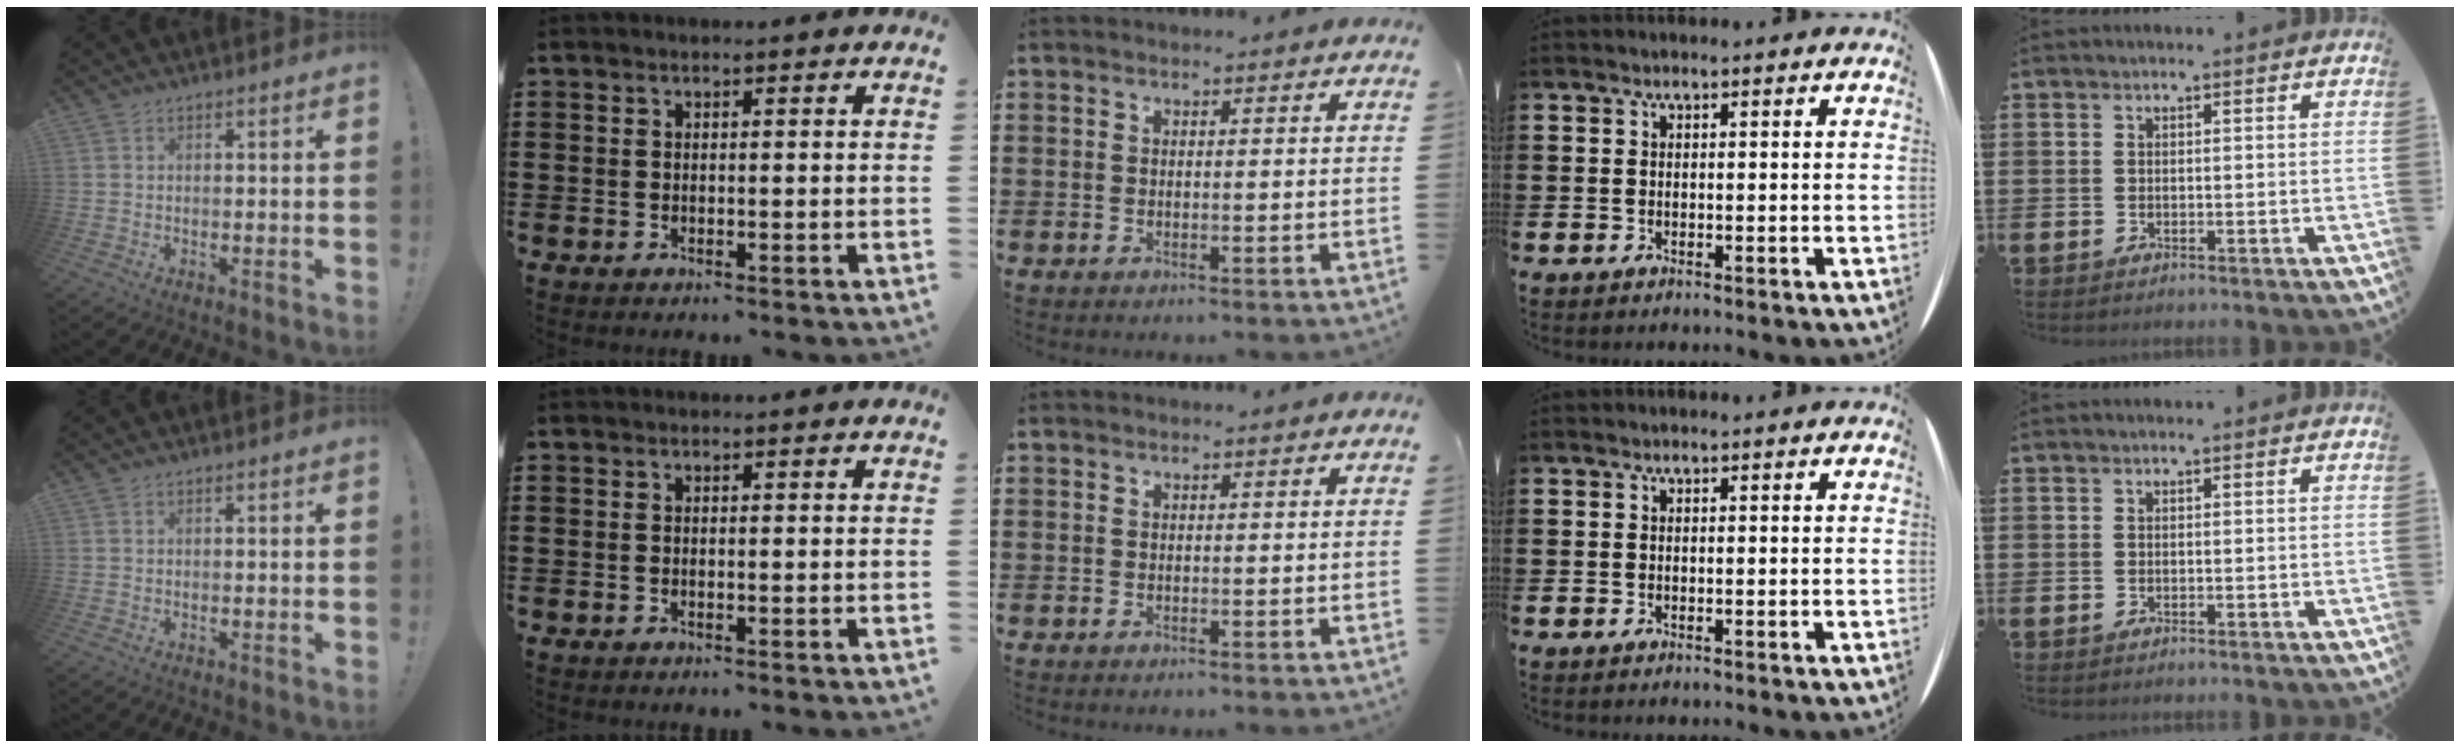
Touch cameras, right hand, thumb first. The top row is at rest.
{}